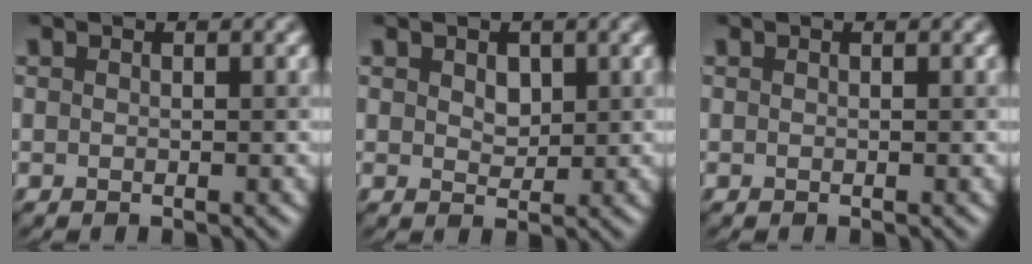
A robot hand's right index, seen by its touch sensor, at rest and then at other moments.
{"total": 1.7, "force": [0.6, 1.2, 1.0], "torque": [-0.019, -0.003, 0.013]}
{"total": 0.0}